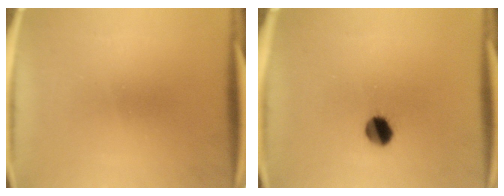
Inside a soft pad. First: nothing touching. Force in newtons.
{"total": 5.5}